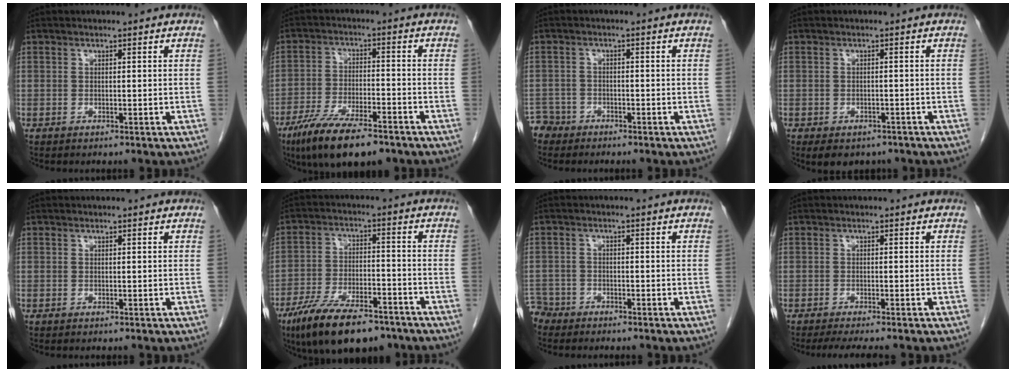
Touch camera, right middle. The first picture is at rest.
{"total": 12.9, "force": [-9.2, 3.2, 8.5], "torque": [-0.150, -0.022, -0.154]}
{"total": 3.3, "force": [-2.7, 1.7, -0.7], "torque": [0.011, 0.003, -0.058]}
{"total": 6.6, "force": [-4.9, 3.7, 2.4], "torque": [-0.027, 0.005, -0.065]}
{"total": 0.0}
{"total": 14.9, "force": [-10.8, 4.9, 9.1], "torque": [-0.167, -0.013, -0.183]}
{"total": 4.0, "force": [-3.6, 1.7, -0.4], "torque": [0.005, -0.002, -0.074]}
{"total": 4.0, "force": [-3.4, -0.1, 2.2], "torque": [-0.032, -0.010, -0.053]}